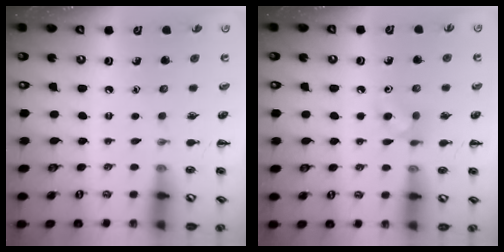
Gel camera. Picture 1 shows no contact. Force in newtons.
{"total": 5.0, "press": 4.7, "slide": 1.7}